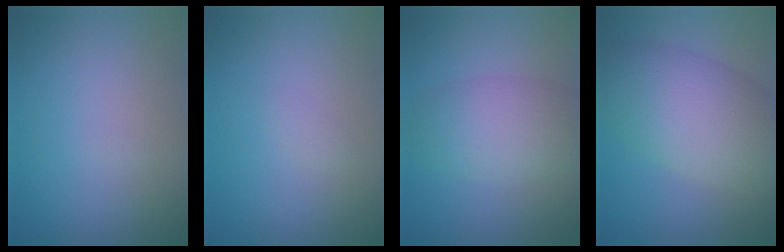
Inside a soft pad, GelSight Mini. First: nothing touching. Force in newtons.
{"total": 0.7, "press": 0.7, "slide": 0.1}
{"total": 5.1, "press": 5.1, "slide": 0.1}
{"total": 8.3, "press": 8.3, "slide": 0.4}